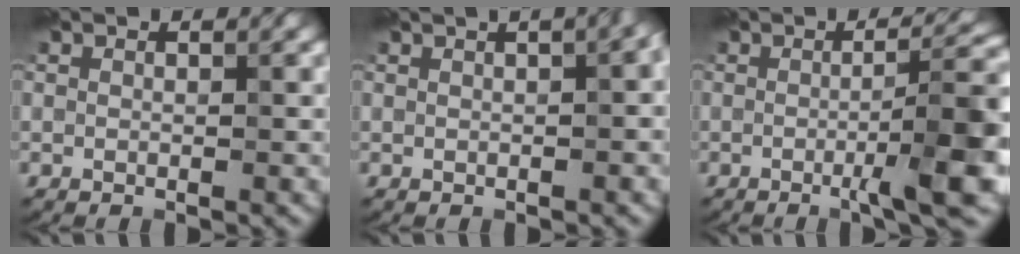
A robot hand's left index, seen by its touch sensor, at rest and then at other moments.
{"total": 8.2, "force": [2.7, 4.0, 6.6], "torque": [-0.026, 0.054, 0.015]}
{"total": 7.4, "force": [-1.5, 1.2, 7.2], "torque": [-0.095, 0.011, -0.031]}